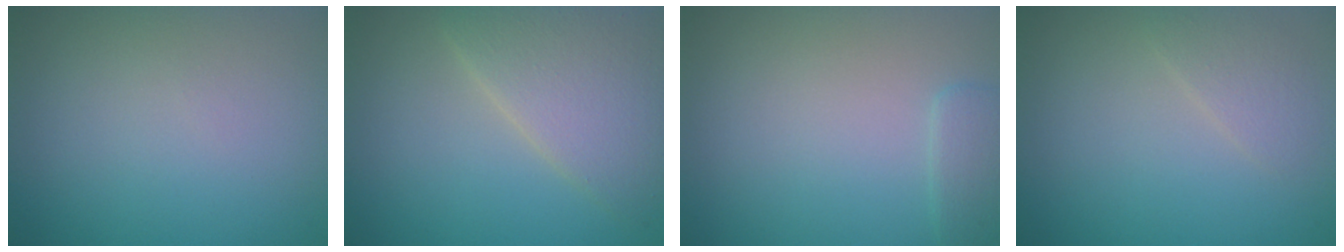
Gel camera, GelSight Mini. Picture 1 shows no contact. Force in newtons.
{"total": 4.7, "press": 4.7, "slide": 0.4}
{"total": 1.6, "press": 1.6, "slide": 0.1}
{"total": 1.3, "press": 1.3, "slide": 0.1}